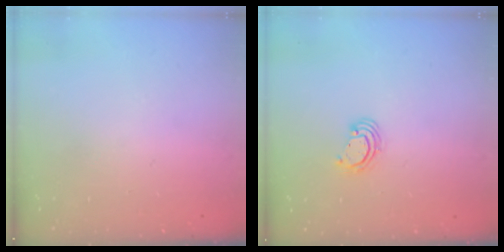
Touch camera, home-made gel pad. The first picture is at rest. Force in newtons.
{"total": 2.6, "press": 2.6, "slide": 0.1}